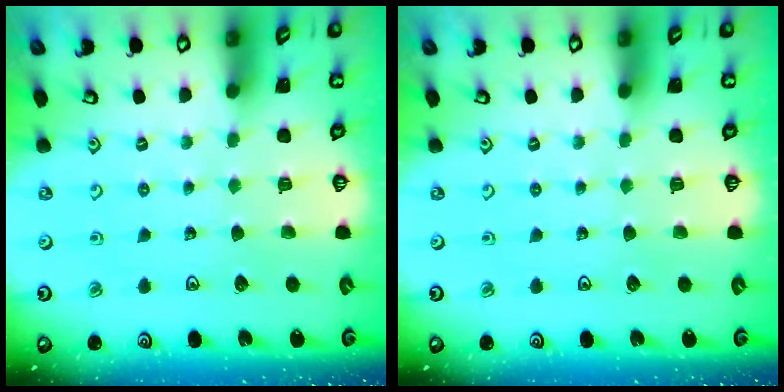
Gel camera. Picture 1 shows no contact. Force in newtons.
{"total": 0.0}